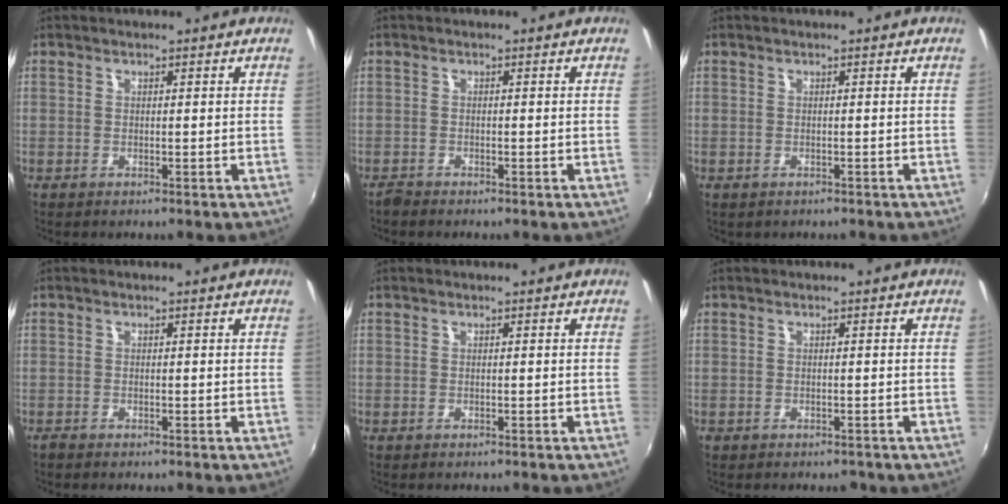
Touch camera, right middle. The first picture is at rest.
{"total": 1.2, "force": [-1.2, 0.3, 0.0], "torque": [-0.004, -0.006, -0.026]}
{"total": 0.6, "force": [-0.4, 0.4, 0.2], "torque": [-0.006, -0.001, -0.004]}
{"total": 0.6, "force": [-0.6, 0.2, 0.1], "torque": [-0.003, -0.004, -0.015]}
{"total": 0.0}
{"total": 1.6, "force": [-1.2, 1.1, 0.5], "torque": [-0.013, -0.006, -0.014]}